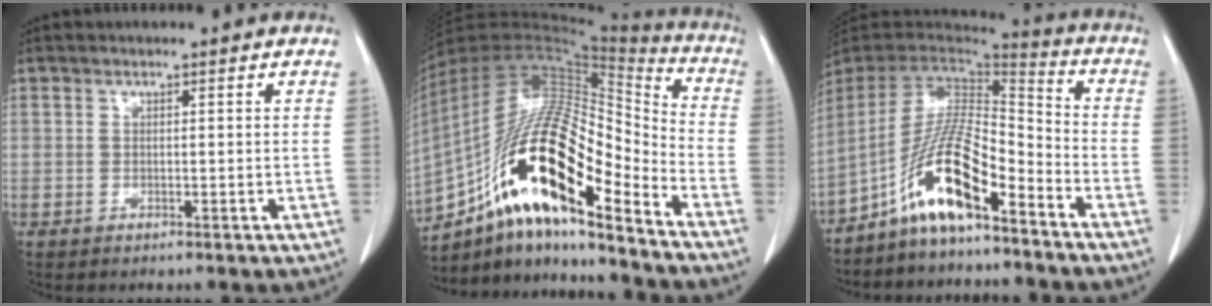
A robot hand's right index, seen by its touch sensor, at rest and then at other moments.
{"total": 23.8, "force": [-13.0, 5.3, 19.1], "torque": [-0.365, 0.003, -0.229]}
{"total": 12.6, "force": [-7.7, 2.2, 9.7], "torque": [-0.188, 0.011, -0.141]}